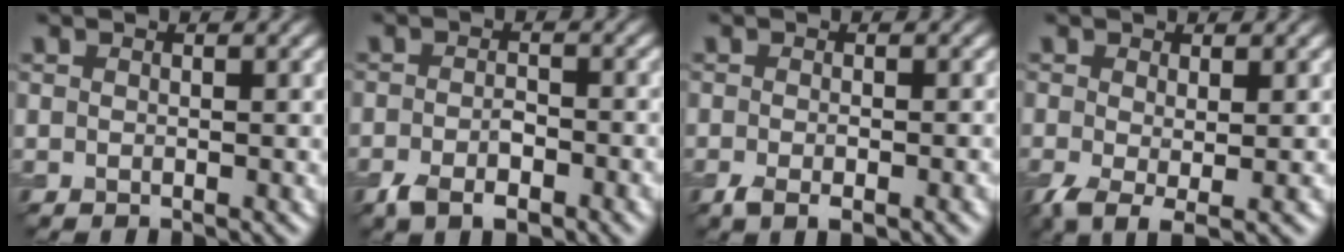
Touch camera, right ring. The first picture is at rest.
{"total": 4.3, "force": [-2.3, 1.9, 3.2], "torque": [-0.055, -0.005, -0.040]}
{"total": 3.4, "force": [-1.6, 1.0, 2.8], "torque": [-0.050, -0.009, -0.027]}
{"total": 3.1, "force": [-0.7, 1.0, 2.9], "torque": [-0.065, -0.013, -0.013]}